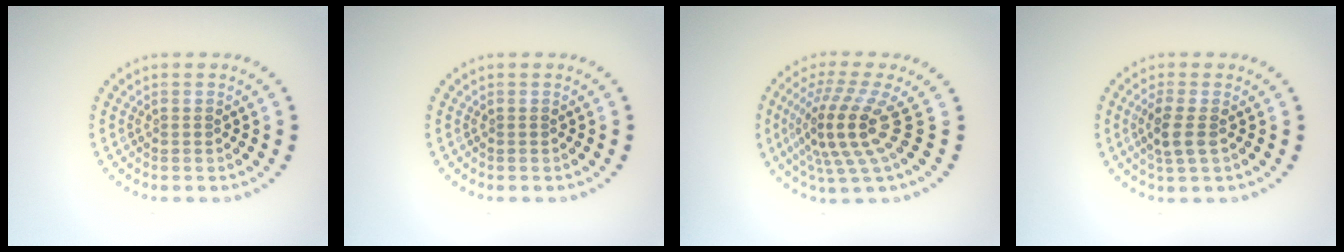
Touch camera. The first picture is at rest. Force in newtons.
{"total": 0.0}
{"total": 5.2, "press": 3.6, "slide": 3.7}
{"total": 2.4, "press": 2.1, "slide": 1.0}